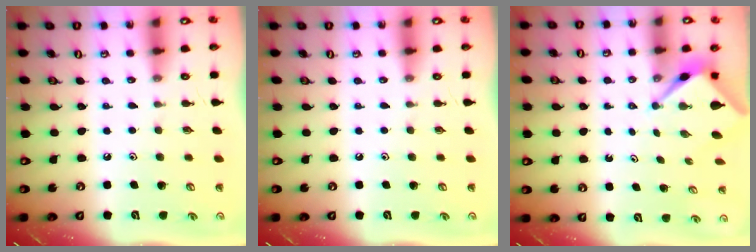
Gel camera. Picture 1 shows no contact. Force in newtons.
{"total": 0.0}
{"total": 2.5, "press": 2.5, "slide": 0.2}